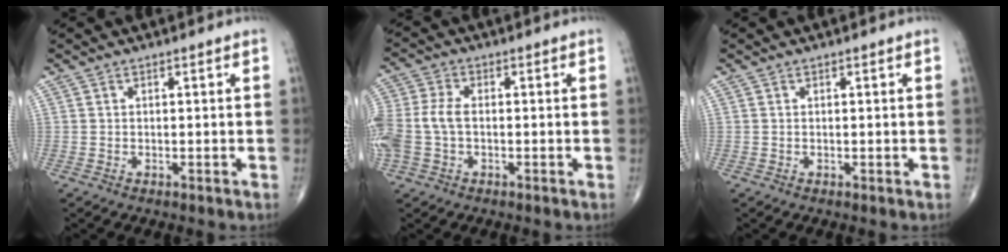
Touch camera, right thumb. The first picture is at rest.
{"total": 8.7, "force": [-0.9, 5.6, 6.7], "torque": [-0.172, 0.018, -0.021]}
{"total": 0.0}